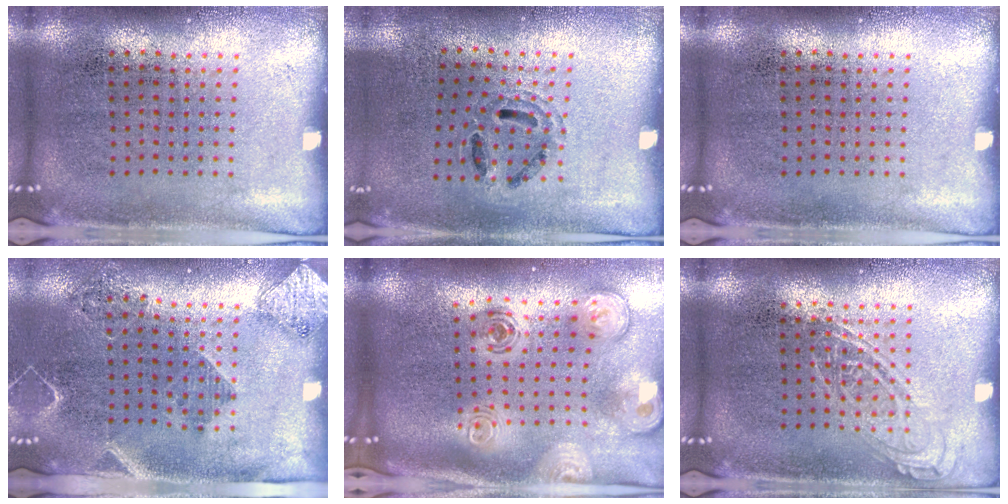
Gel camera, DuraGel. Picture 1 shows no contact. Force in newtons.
{"total": 0.8, "press": 0.8, "slide": 0.2}
{"total": 0.0}
{"total": 1.8, "press": 1.6, "slide": 0.9}
{"total": 3.1, "press": 2.1, "slide": 2.2}
{"total": 1.8, "press": 1.8, "slide": 0.2}